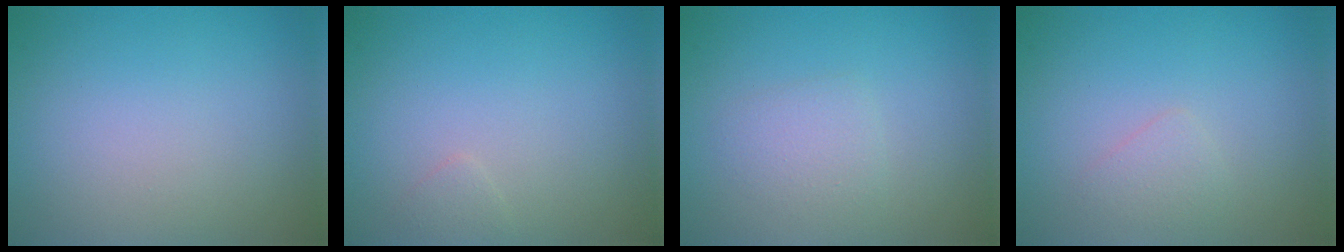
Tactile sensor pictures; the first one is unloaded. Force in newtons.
{"total": 0.6, "press": 0.6, "slide": 0.0}
{"total": 1.6, "press": 1.6, "slide": 0.1}
{"total": 1.1, "press": 1.1, "slide": 0.1}